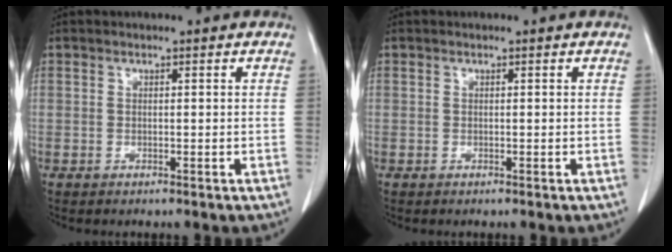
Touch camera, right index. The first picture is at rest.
{"total": 0.0}